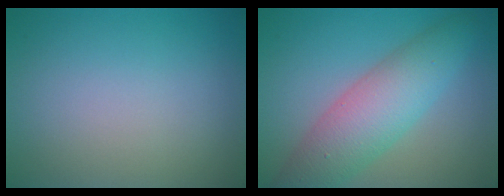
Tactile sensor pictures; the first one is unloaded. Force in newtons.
{"total": 6.5, "press": 6.5, "slide": 0.2}